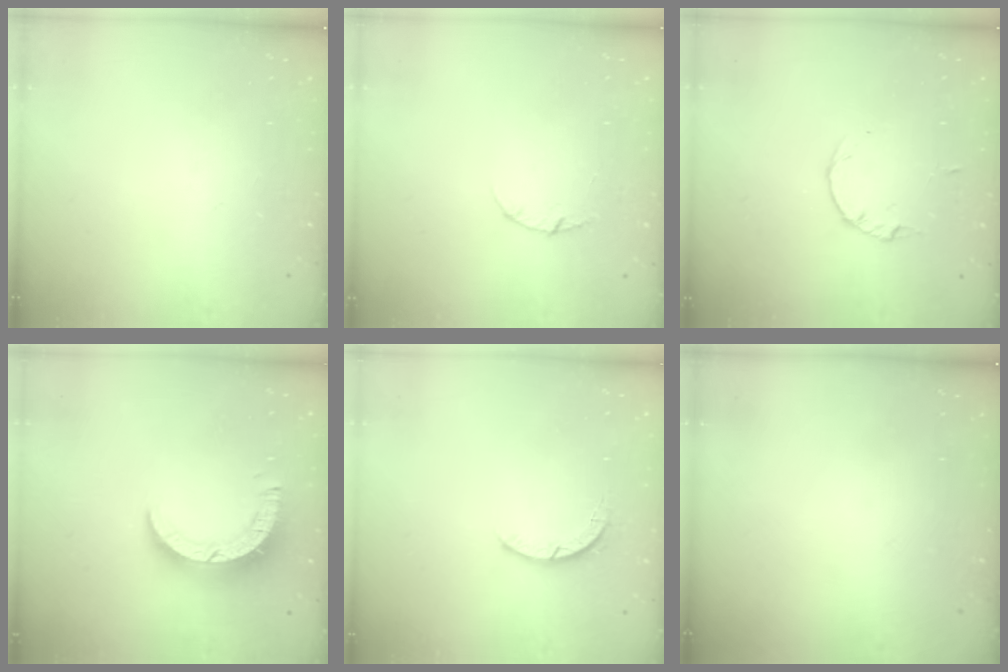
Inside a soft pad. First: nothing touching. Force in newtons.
{"total": 2.8, "press": 2.8, "slide": 0.4}
{"total": 2.2, "press": 2.1, "slide": 0.3}
{"total": 9.3, "press": 9.3, "slide": 0.8}
{"total": 2.7, "press": 2.7, "slide": 0.4}
{"total": 0.0}